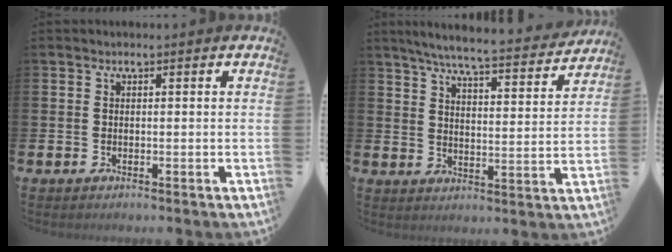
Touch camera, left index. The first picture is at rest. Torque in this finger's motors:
{"motor_torque": [0.98, -1.02, 0.70, 0.21]}